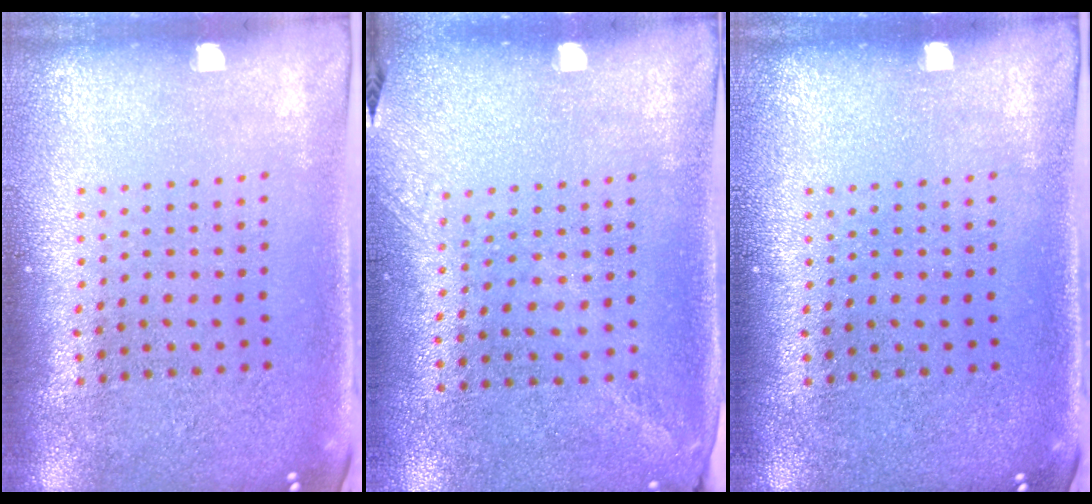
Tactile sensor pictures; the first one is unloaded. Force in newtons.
{"total": 1.3, "press": 1.0, "slide": 0.9}
{"total": 0.0}